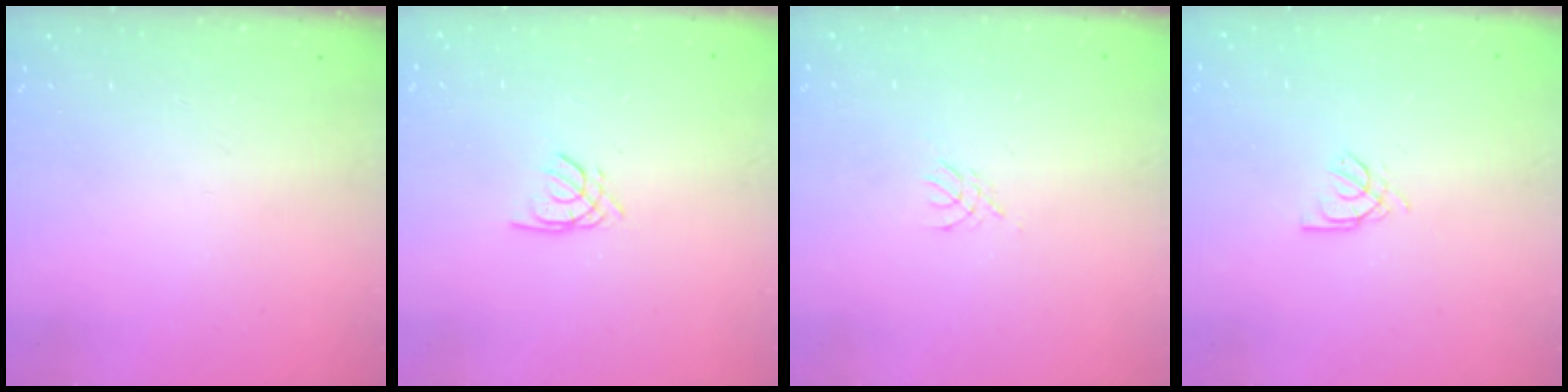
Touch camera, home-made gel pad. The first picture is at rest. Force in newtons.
{"total": 1.6, "press": 1.6, "slide": 0.2}
{"total": 2.7, "press": 2.6, "slide": 0.6}
{"total": 2.2, "press": 2.2, "slide": 0.6}